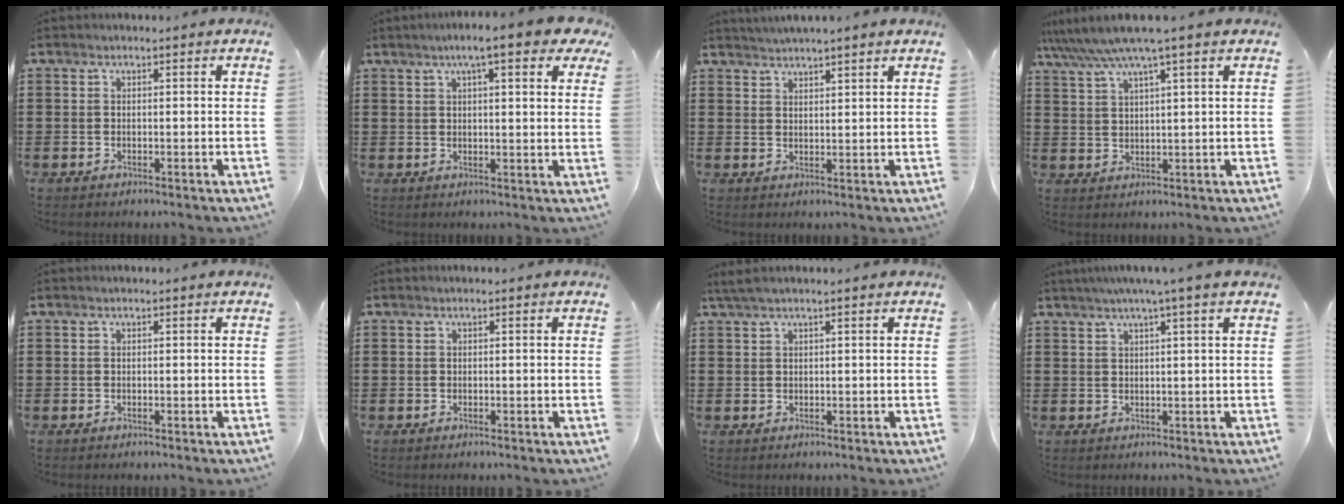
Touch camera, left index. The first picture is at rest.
{"total": 7.0, "force": [4.7, 0.7, 5.1], "torque": [-0.094, 0.000, 0.077]}
{"total": 2.3, "force": [2.3, -0.5, 0.0], "torque": [-0.006, -0.006, 0.043]}
{"total": 5.8, "force": [4.3, -0.3, 3.9], "torque": [-0.089, -0.015, 0.072]}
{"total": 0.0}
{"total": 0.0}
{"total": 1.8, "force": [1.2, -0.1, 1.3], "torque": [-0.026, -0.001, 0.024]}
{"total": 2.9, "force": [1.8, -0.7, 2.2], "torque": [-0.044, -0.002, 0.029]}